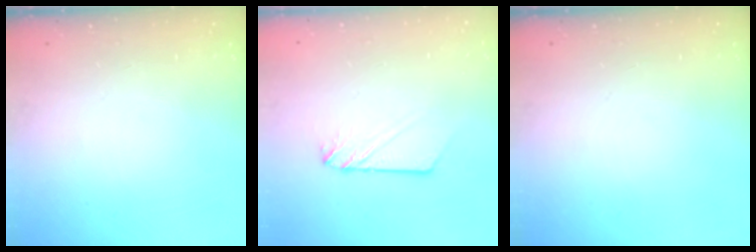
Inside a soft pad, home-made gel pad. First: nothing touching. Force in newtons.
{"total": 3.0, "press": 3.0, "slide": 0.2}
{"total": 0.0}